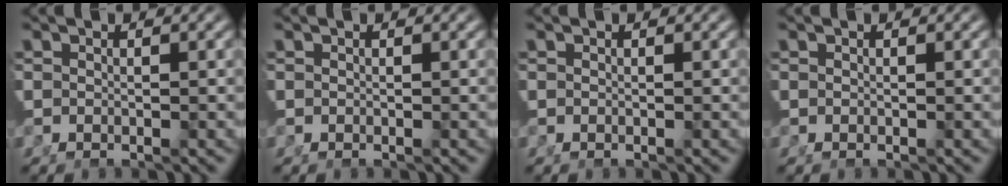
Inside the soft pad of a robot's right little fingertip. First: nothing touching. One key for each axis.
{"total": 0.0}
{"total": 0.0}
{"total": 0.0}